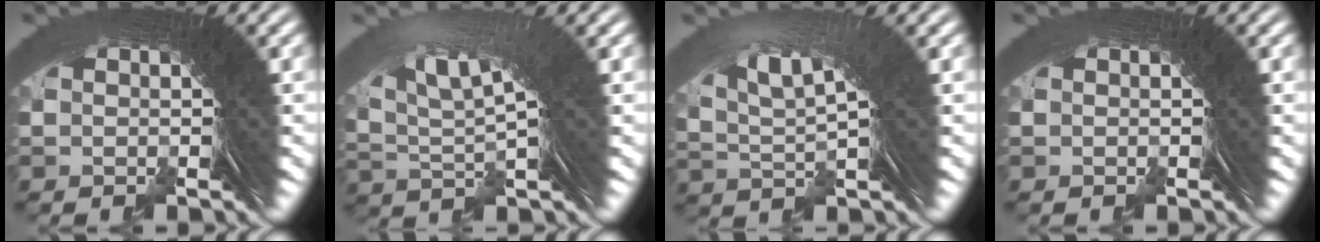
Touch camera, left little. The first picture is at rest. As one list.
[{"total": 4.8, "force": [2.4, 0.8, 4.1], "torque": [-0.070, 0.007, 0.046]}, {"total": 3.8, "force": [1.9, 0.6, 3.3], "torque": [-0.058, 0.008, 0.038]}, {"total": 0.0}]